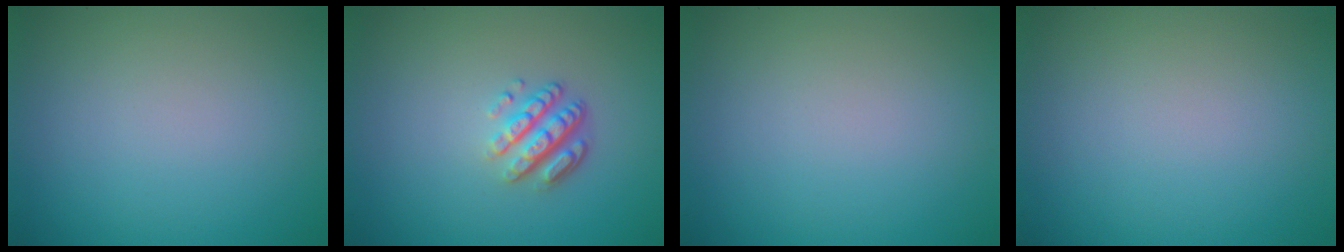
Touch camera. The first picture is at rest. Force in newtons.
{"total": 3.6, "press": 2.6, "slide": 2.4}
{"total": 0.0}
{"total": 0.0}